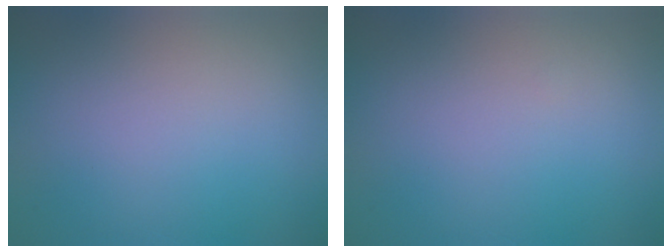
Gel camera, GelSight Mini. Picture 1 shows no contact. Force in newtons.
{"total": 0.0}